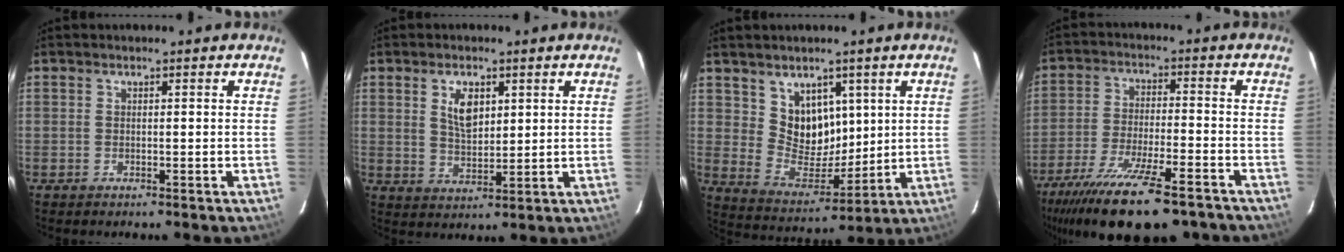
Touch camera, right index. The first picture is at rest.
{"total": 6.0, "force": [2.3, 3.1, 4.6], "torque": [-0.080, 0.003, 0.047]}
{"total": 9.8, "force": [4.5, 7.4, 4.5], "torque": [-0.077, -0.002, 0.102]}
{"total": 21.4, "force": [-16.4, 5.2, 12.8], "torque": [-0.252, -0.055, -0.261]}